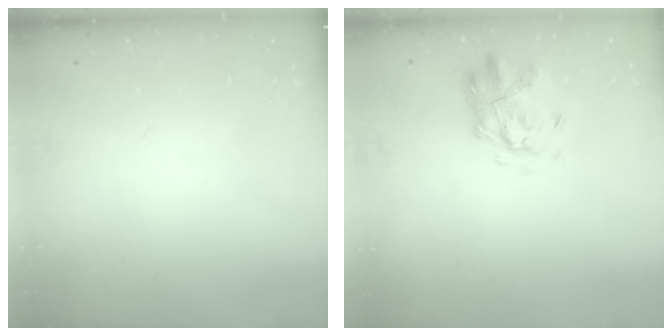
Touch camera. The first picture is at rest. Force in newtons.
{"total": 2.5, "press": 2.4, "slide": 0.7}